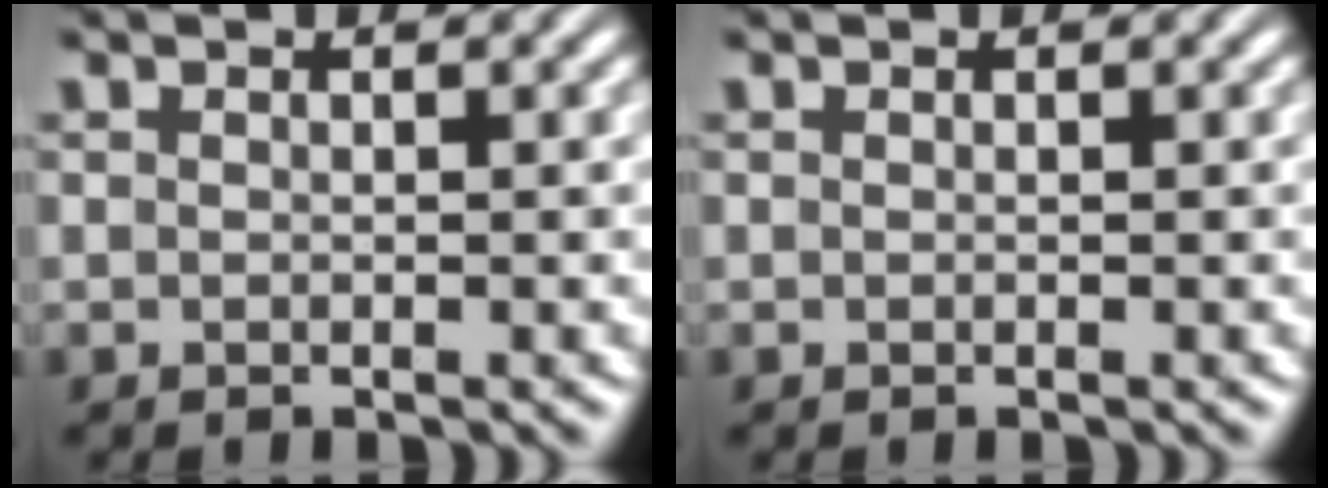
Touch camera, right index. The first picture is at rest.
{"total": 0.0}